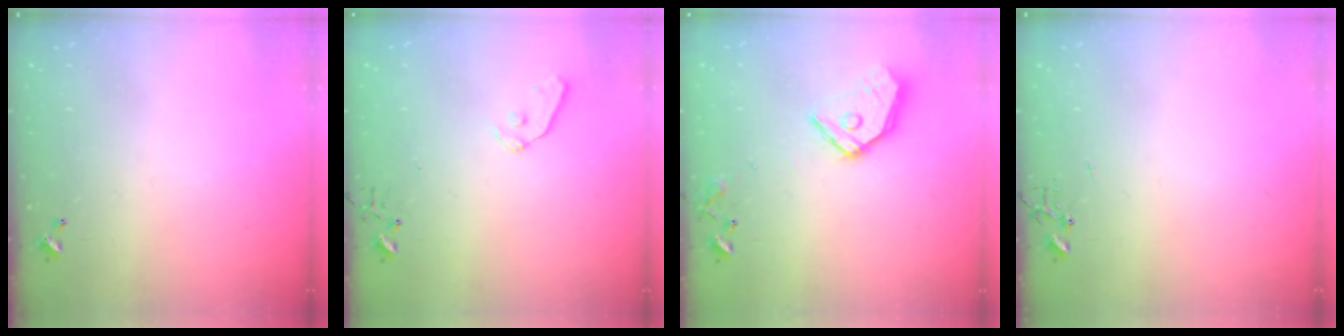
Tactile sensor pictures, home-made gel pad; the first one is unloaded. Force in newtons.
{"total": 8.7, "press": 8.7, "slide": 0.9}
{"total": 12.2, "press": 12.2, "slide": 1.1}
{"total": 0.0}